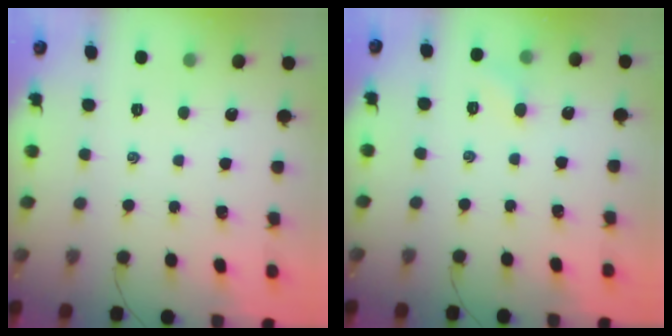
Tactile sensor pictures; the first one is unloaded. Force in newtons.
{"total": 4.5, "press": 4.2, "slide": 1.4}